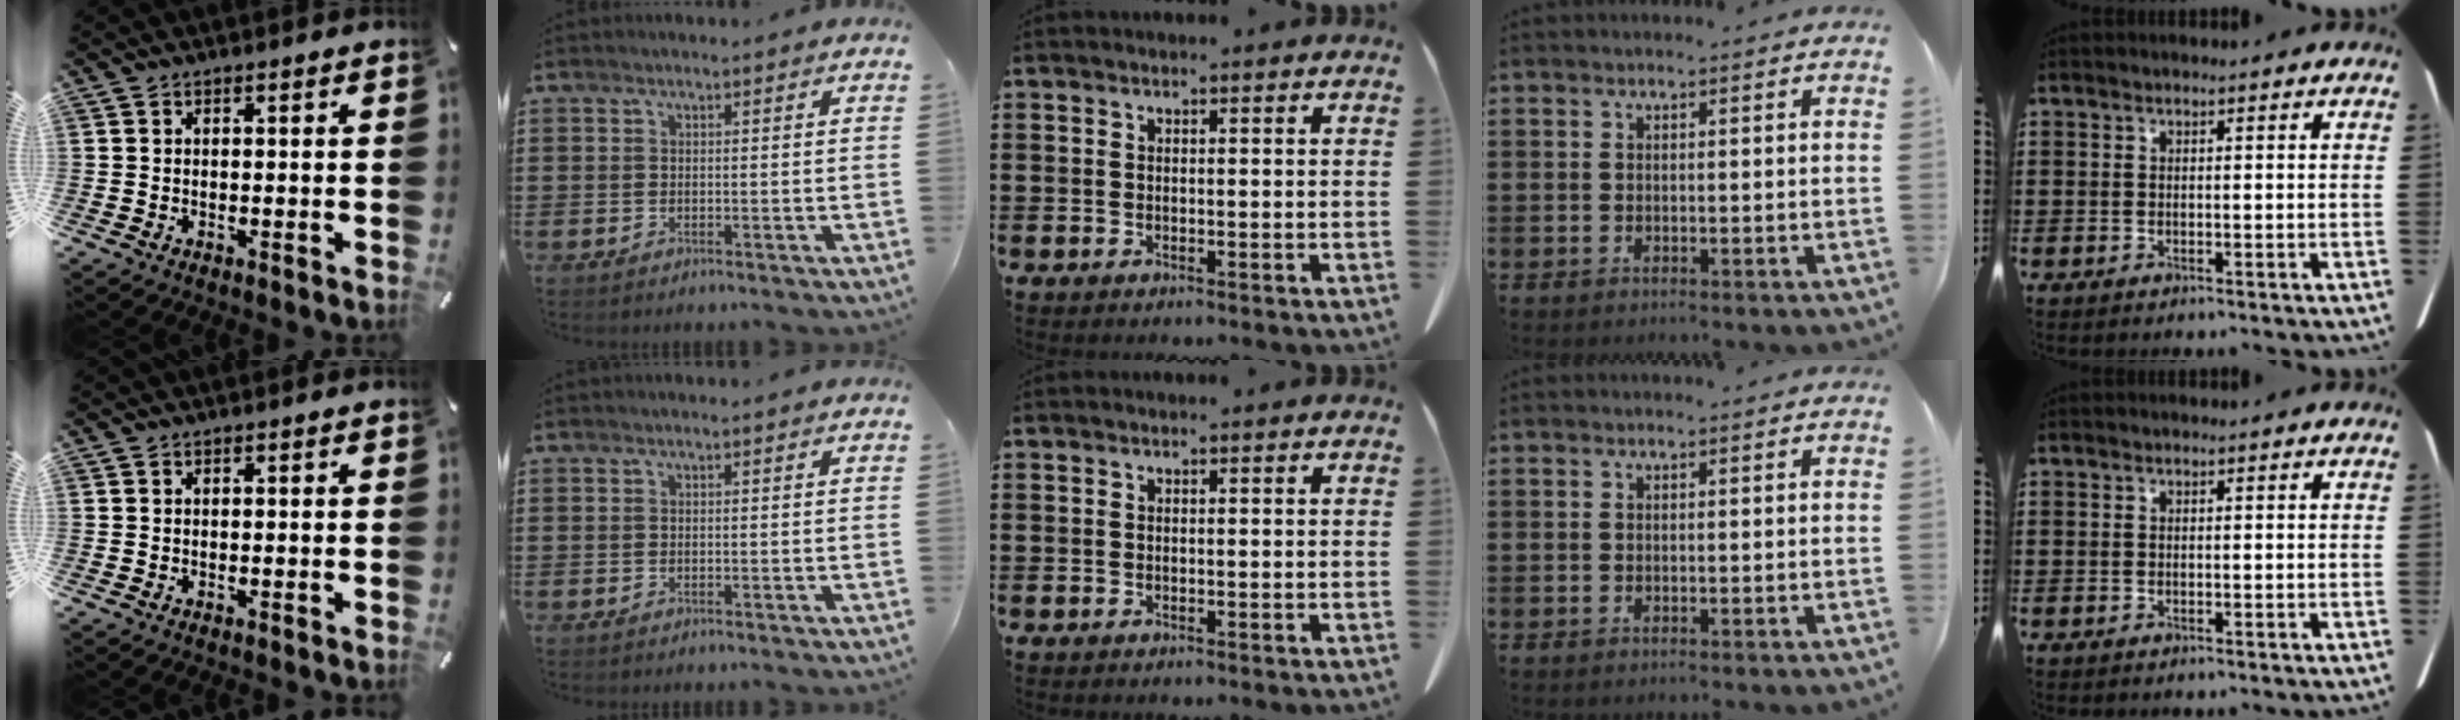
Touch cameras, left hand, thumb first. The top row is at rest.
{}